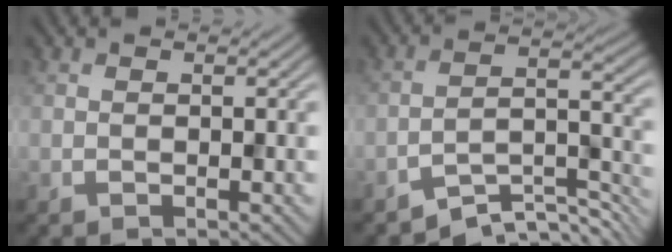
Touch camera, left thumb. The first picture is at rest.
{"total": 7.2, "force": [-6.0, 1.8, 3.6], "torque": [-0.057, 0.003, -0.108]}